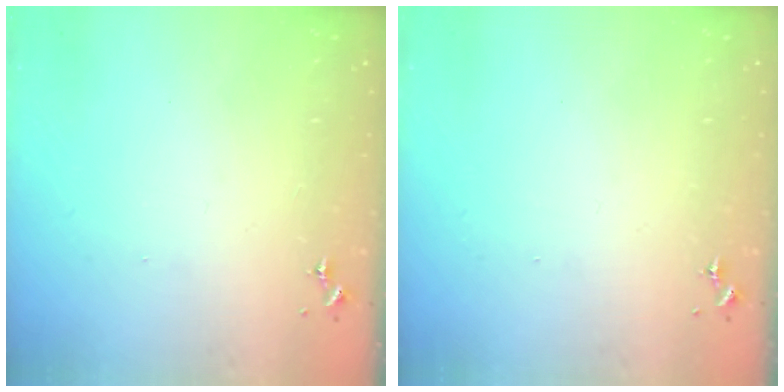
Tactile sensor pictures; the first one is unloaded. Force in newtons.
{"total": 0.0}